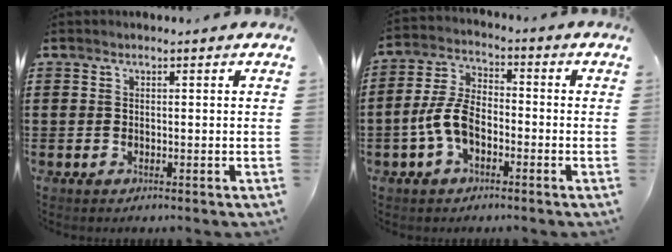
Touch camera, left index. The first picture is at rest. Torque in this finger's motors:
{"motor_torque": [1.21, 0.93, 0.34, 0.16]}